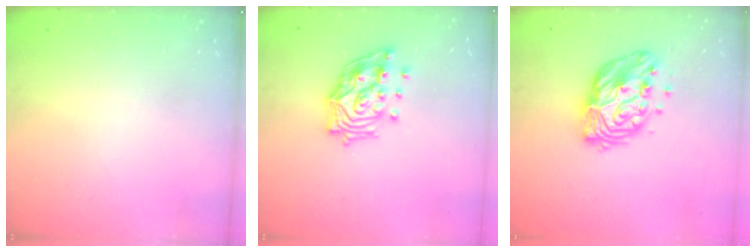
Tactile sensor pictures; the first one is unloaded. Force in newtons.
{"total": 15.8, "press": 15.7, "slide": 1.6}
{"total": 13.0, "press": 13.0, "slide": 0.9}